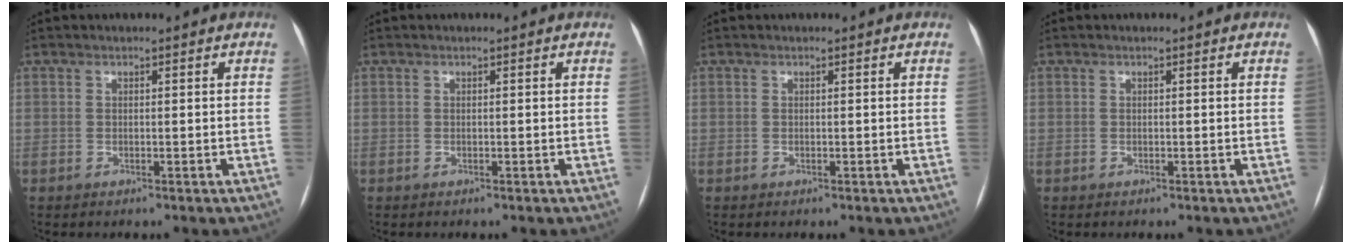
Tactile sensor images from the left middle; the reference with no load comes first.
{"total": 0.0}
{"total": 0.0}
{"total": 0.0}